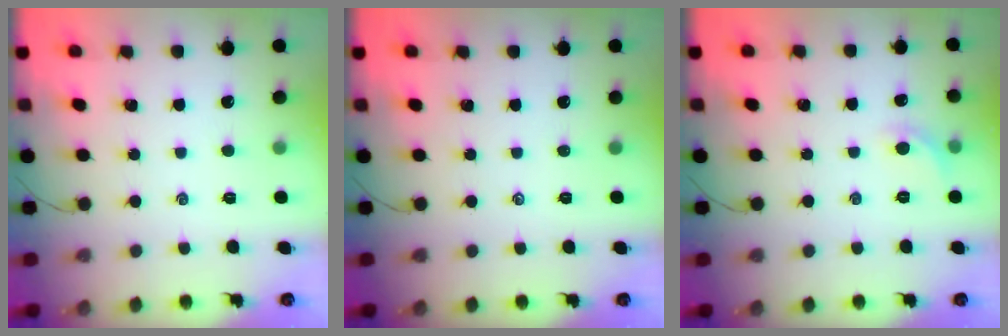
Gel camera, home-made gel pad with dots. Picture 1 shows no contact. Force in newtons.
{"total": 0.0}
{"total": 4.8, "press": 4.7, "slide": 1.2}